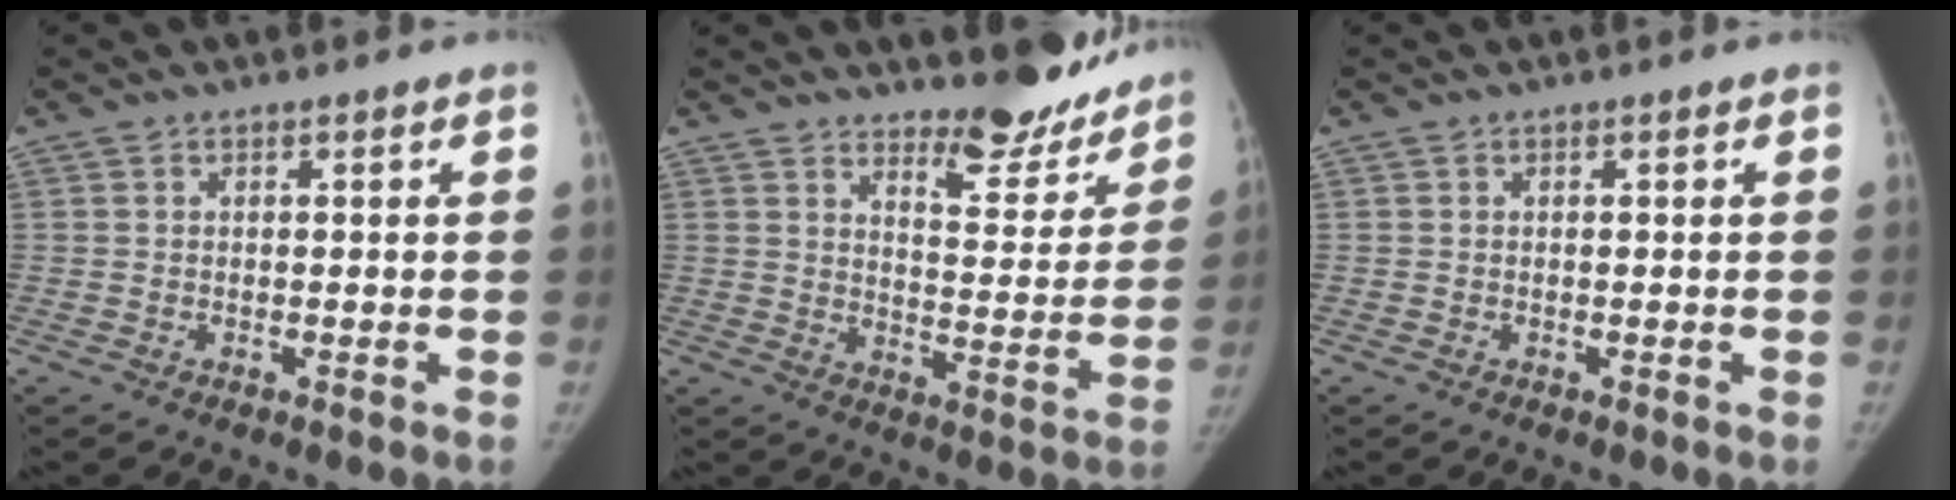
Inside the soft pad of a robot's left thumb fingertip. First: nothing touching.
{"total": 12.8, "force": [11.3, 3.9, 4.6], "torque": [-0.025, -0.103, 0.156]}
{"total": 0.0}